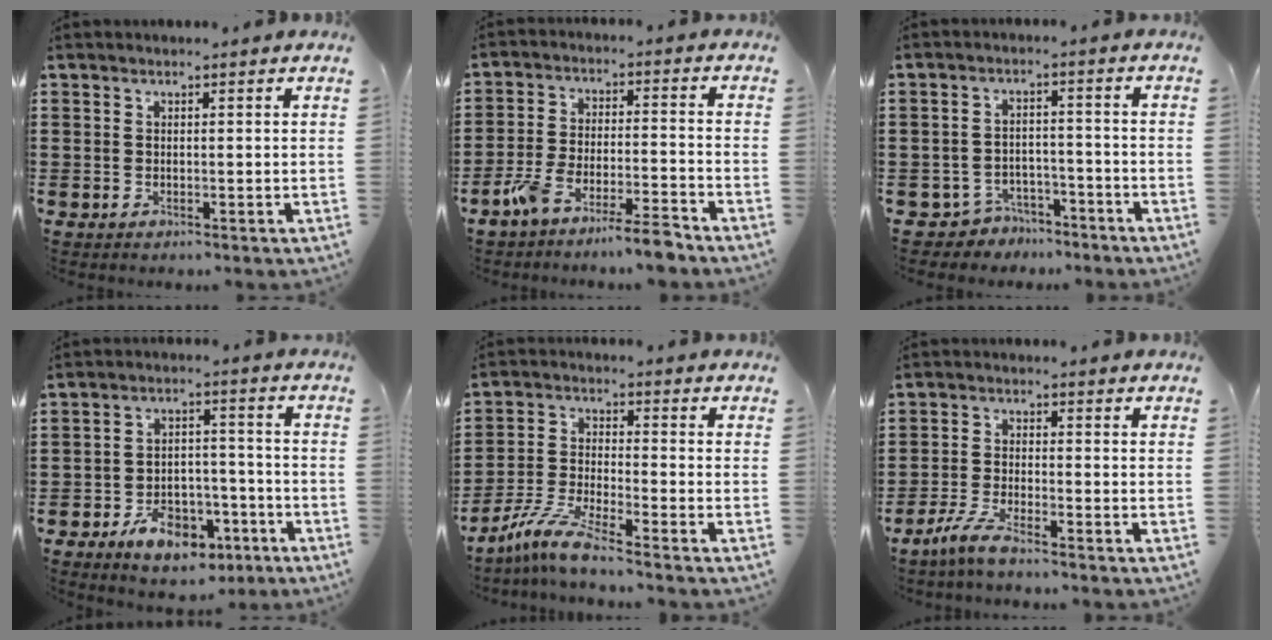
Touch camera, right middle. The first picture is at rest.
{"total": 7.4, "force": [-6.6, 0.1, 3.4], "torque": [-0.072, -0.003, -0.127]}
{"total": 4.1, "force": [-3.9, 1.3, 0.1], "torque": [-0.026, 0.003, -0.087]}
{"total": 7.9, "force": [-5.1, 4.4, 4.2], "torque": [-0.062, 0.023, -0.092]}
{"total": 7.2, "force": [-6.2, 0.2, 3.7], "torque": [-0.098, -0.013, -0.128]}
{"total": 4.4, "force": [-3.8, 0.2, 2.3], "torque": [-0.067, -0.010, -0.078]}